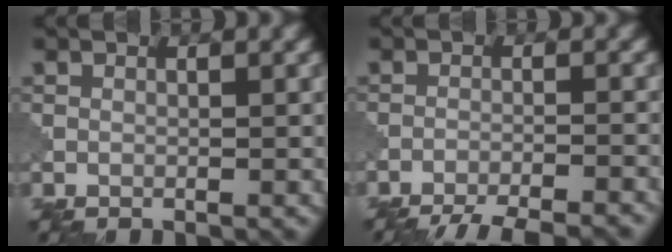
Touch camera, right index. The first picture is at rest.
{"total": 8.4, "force": [-7.8, 1.5, 2.8], "torque": [-0.034, -0.003, -0.112]}